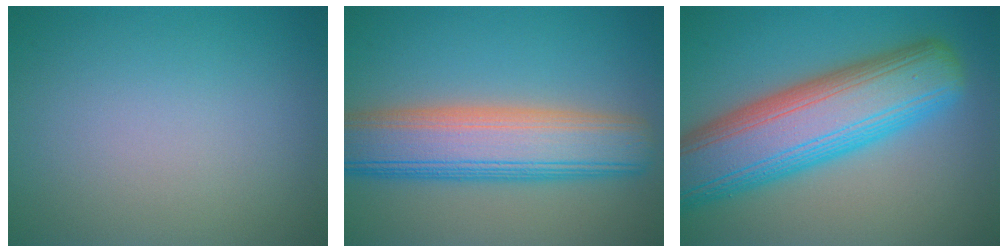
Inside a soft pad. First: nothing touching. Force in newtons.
{"total": 9.1, "press": 9.1, "slide": 0.6}
{"total": 12.0, "press": 12.0, "slide": 0.6}